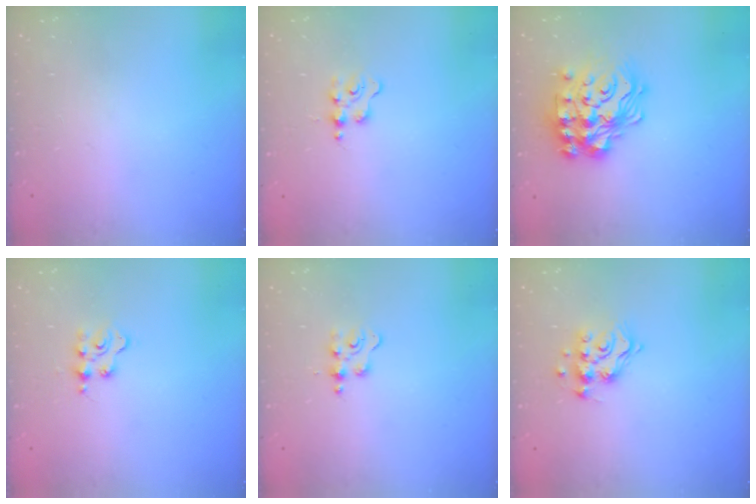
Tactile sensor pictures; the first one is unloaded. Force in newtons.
{"total": 1.3, "press": 1.3, "slide": 0.2}
{"total": 21.8, "press": 21.7, "slide": 1.8}
{"total": 2.4, "press": 2.4, "slide": 0.3}
{"total": 3.2, "press": 3.2, "slide": 0.5}
{"total": 10.6, "press": 10.6, "slide": 0.4}